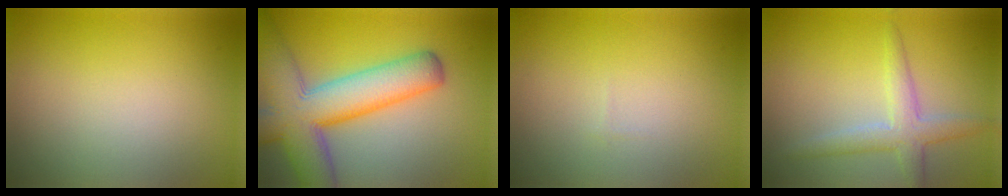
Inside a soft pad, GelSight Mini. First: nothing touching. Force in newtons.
{"total": 10.4, "press": 10.4, "slide": 0.5}
{"total": 0.0}
{"total": 3.2, "press": 3.2, "slide": 0.2}